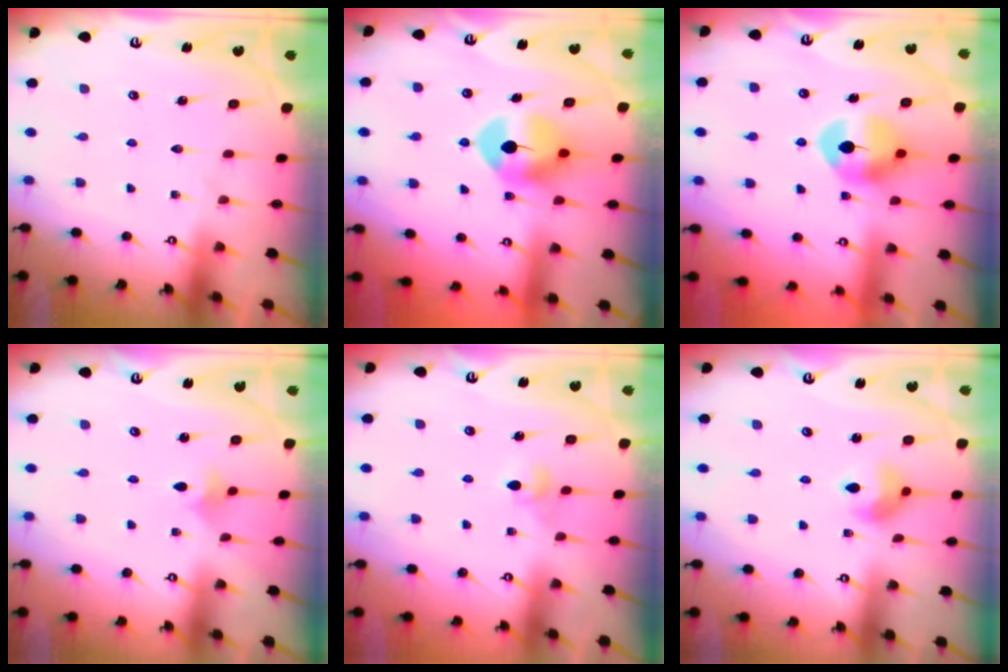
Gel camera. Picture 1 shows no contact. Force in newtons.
{"total": 9.5, "press": 9.4, "slide": 0.9}
{"total": 9.0, "press": 9.0, "slide": 0.5}
{"total": 3.4, "press": 3.3, "slide": 0.9}
{"total": 4.3, "press": 4.3, "slide": 0.7}
{"total": 9.2, "press": 9.1, "slide": 1.5}